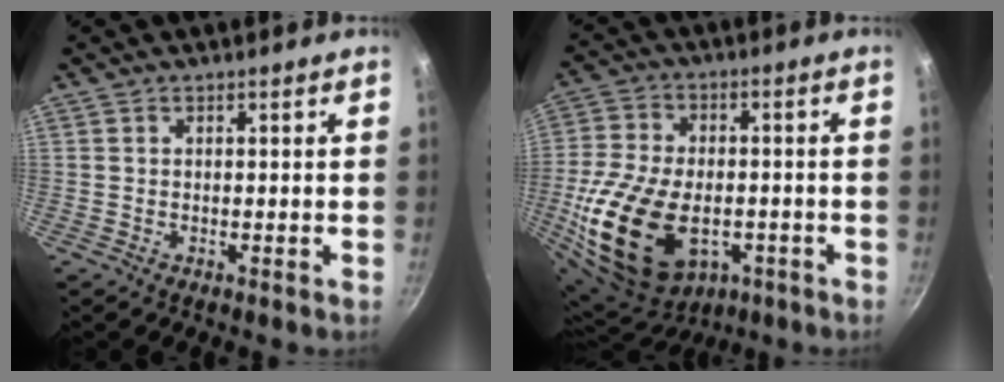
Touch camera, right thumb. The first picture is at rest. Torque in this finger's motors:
{"motor_torque": [-0.19, 1.72, 2.16, -0.61, 0.66]}